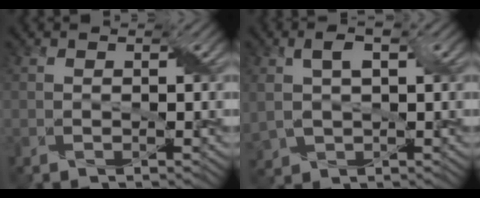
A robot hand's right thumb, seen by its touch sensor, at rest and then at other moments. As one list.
[{"total": 4.9, "force": [1.0, 2.8, 3.9], "torque": [-0.091, 0.004, 0.020]}]